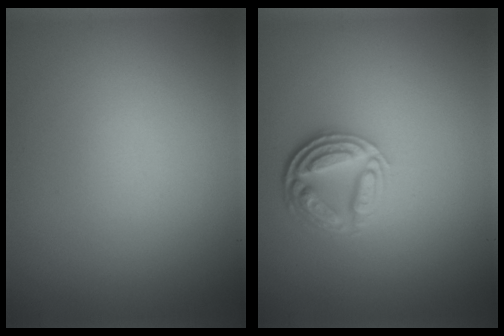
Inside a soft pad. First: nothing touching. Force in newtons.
{"total": 4.5, "press": 3.4, "slide": 2.9}